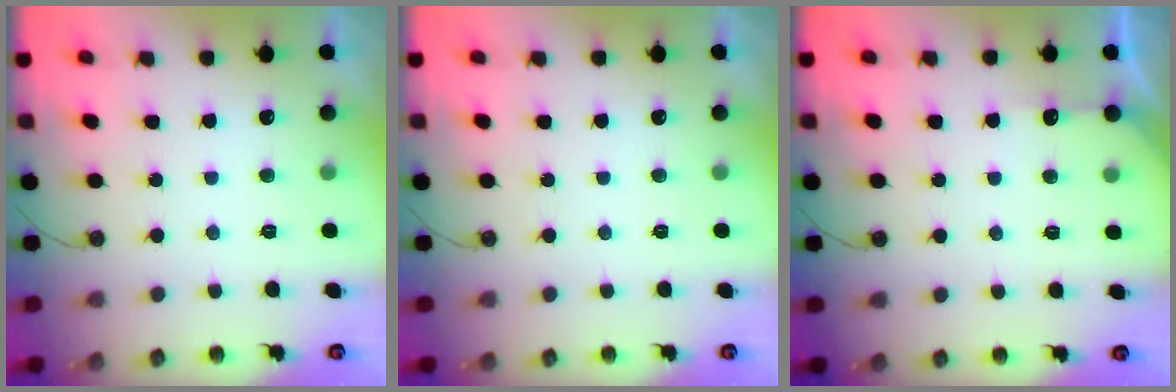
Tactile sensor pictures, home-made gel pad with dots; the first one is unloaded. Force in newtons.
{"total": 0.0}
{"total": 3.2, "press": 3.2, "slide": 0.5}